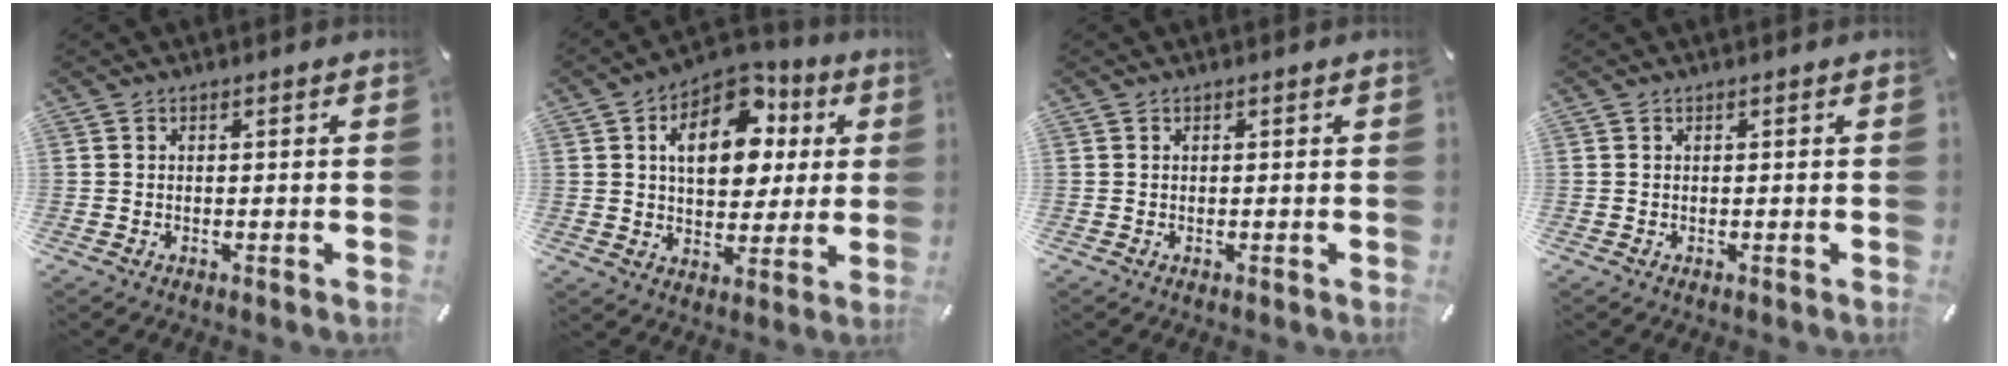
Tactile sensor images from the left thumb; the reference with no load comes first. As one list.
[{"total": 16.1, "force": [4.9, 10.8, 10.9], "torque": [-0.167, -0.010, 0.085]}, {"total": 0.0}, {"total": 0.0}]